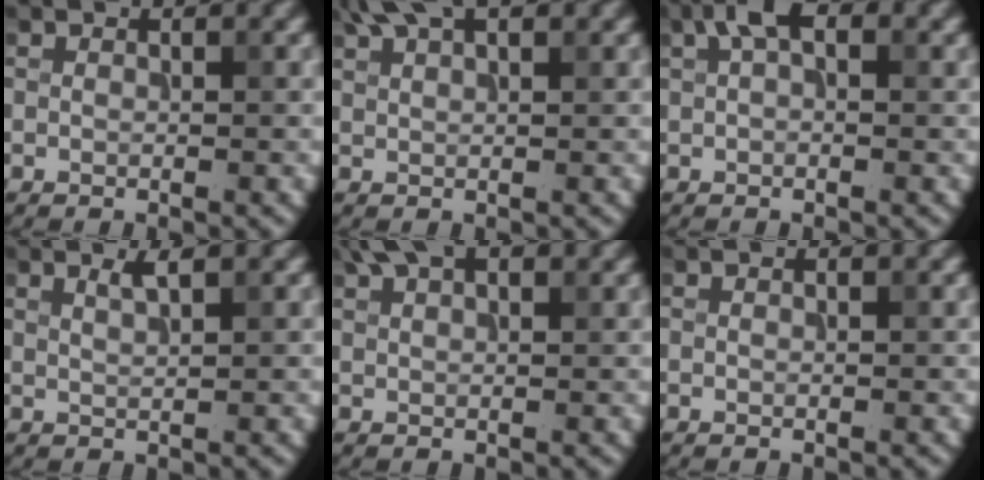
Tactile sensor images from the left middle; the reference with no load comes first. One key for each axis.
{"total": 4.0, "fx": 2.8, "fy": 1.2, "fz": 2.6, "tx": -0.044, "ty": 0.011, "tz": 0.052}
{"total": 3.3, "fx": 1.3, "fy": 1.7, "fz": 2.5, "tx": -0.043, "ty": 0.011, "tz": 0.017}
{"total": 1.4, "fx": 0.8, "fy": 0.3, "fz": 1.0, "tx": -0.012, "ty": 0.002, "tz": 0.012}
{"total": 4.0, "fx": 2.6, "fy": 1.6, "fz": 2.5, "tx": -0.043, "ty": 0.012, "tz": 0.048}
{"total": 0.0}